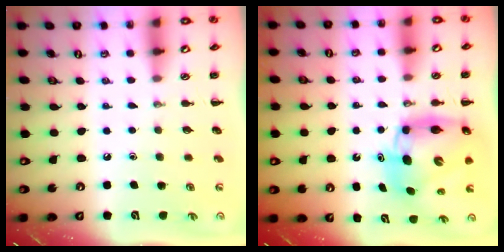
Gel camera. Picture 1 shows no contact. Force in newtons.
{"total": 10.6, "press": 10.2, "slide": 3.0}